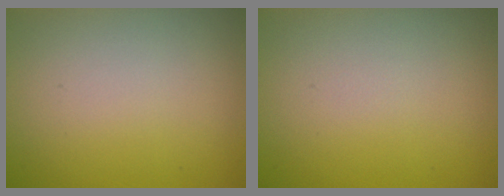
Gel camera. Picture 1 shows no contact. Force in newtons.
{"total": 0.0}